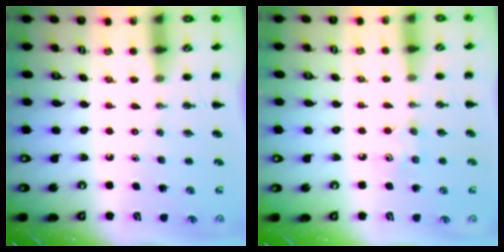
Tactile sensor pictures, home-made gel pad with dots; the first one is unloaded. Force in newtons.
{"total": 5.3, "press": 5.2, "slide": 1.3}